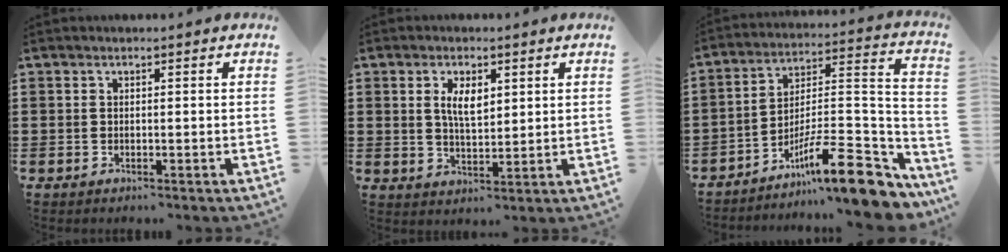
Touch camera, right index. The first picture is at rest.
{"total": 4.5, "force": [1.5, 2.0, 3.7], "torque": [-0.071, 0.003, 0.023]}
{"total": 14.2, "force": [-9.3, 3.1, 10.3], "torque": [-0.150, 0.021, -0.163]}